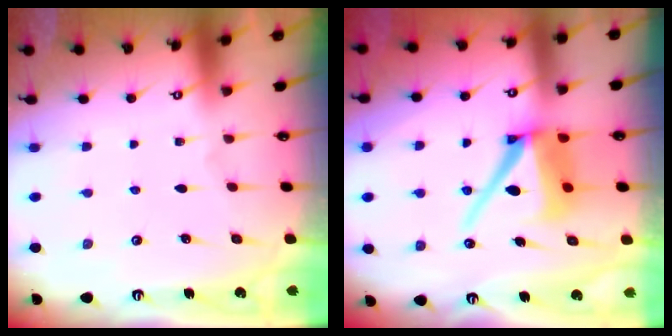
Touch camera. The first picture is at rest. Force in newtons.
{"total": 12.1, "press": 11.9, "slide": 1.6}